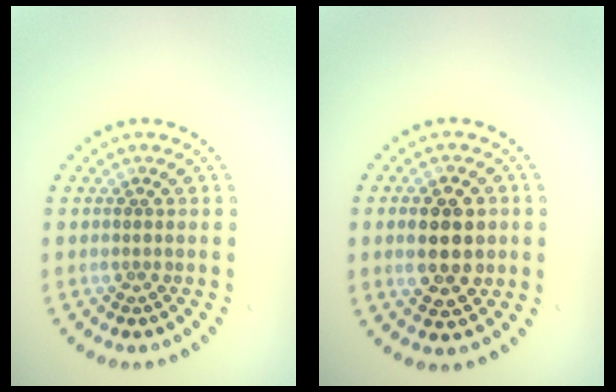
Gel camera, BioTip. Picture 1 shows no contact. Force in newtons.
{"total": 5.1, "press": 5.1, "slide": 0.3}